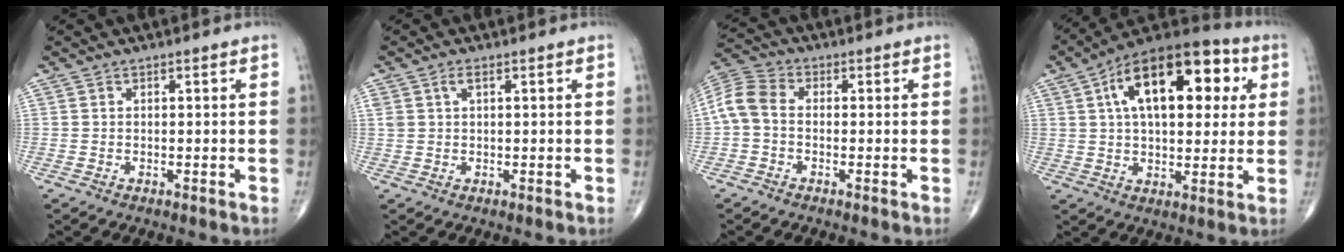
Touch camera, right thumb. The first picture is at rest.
{"total": 2.0, "force": [0.9, 1.0, 1.5], "torque": [-0.036, 0.008, 0.022]}
{"total": 6.8, "force": [-0.6, 4.6, 5.0], "torque": [-0.101, 0.019, -0.027]}
{"total": 22.1, "force": [6.6, 11.3, 17.8], "torque": [-0.247, 0.020, 0.094]}